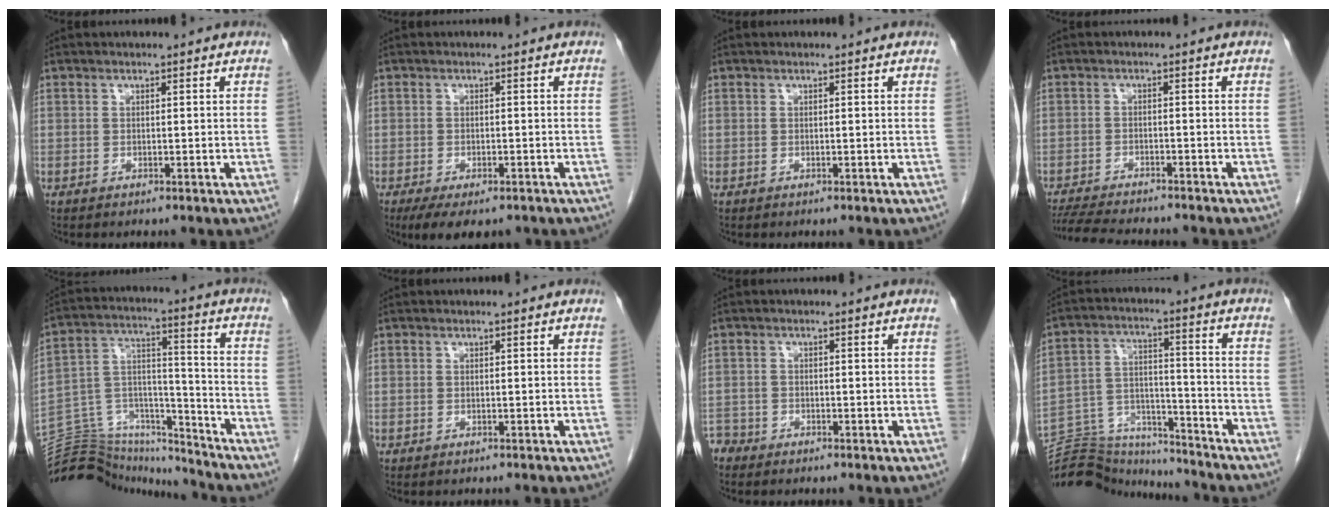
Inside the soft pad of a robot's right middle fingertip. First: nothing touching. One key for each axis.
{"total": 6.1, "fx": -4.4, "fy": 2.4, "fz": 3.5, "tx": -0.051, "ty": -0.009, "tz": -0.065}
{"total": 0.0}
{"total": 10.2, "fx": -9.3, "fy": 1.0, "fz": 3.9, "tx": -0.065, "ty": -0.012, "tz": -0.142}
{"total": 20.4, "fx": -19.6, "fy": 4.6, "fz": 3.1, "tx": -0.076, "ty": 0.050, "tz": -0.311}
{"total": 0.6, "fx": -0.6, "fy": -0.1, "fz": 0.0, "tx": -0.007, "ty": -0.003, "tz": -0.008}
{"total": 2.4, "fx": -2.2, "fy": 0.9, "fz": -0.3, "tx": 0.002, "ty": 0.000, "tz": -0.046}
{"total": 17.8, "fx": -17.0, "fy": 4.2, "fz": 3.1, "tx": -0.080, "ty": 0.039, "tz": -0.269}